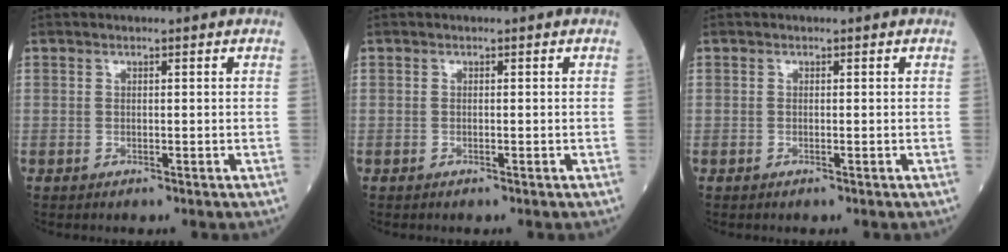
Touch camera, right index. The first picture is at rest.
{"total": 0.0}
{"total": 0.0}